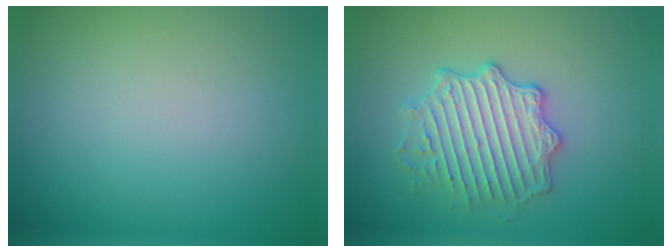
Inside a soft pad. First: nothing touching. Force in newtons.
{"total": 4.2, "press": 3.8, "slide": 1.8}